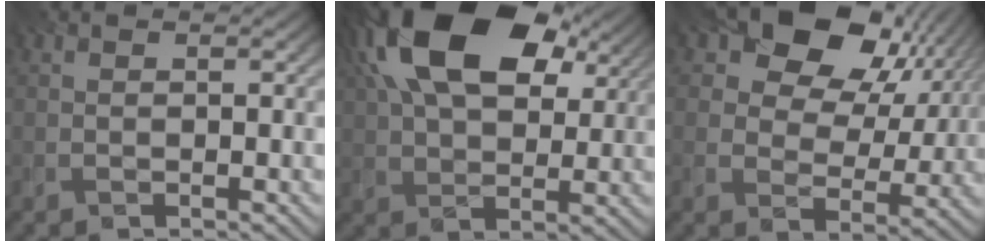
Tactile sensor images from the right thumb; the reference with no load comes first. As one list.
[{"total": 19.7, "force": [8.4, 11.4, 13.7], "torque": [-0.275, 0.056, 0.125]}, {"total": 14.7, "force": [7.7, 9.6, 8.0], "torque": [-0.140, 0.019, 0.120]}]